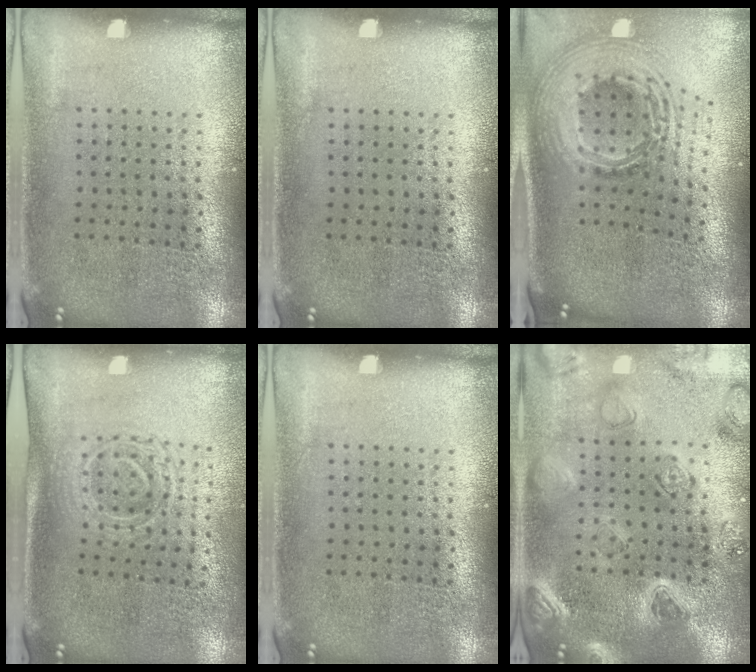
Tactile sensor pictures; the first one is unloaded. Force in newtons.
{"total": 0.0}
{"total": 3.0, "press": 2.0, "slide": 2.2}
{"total": 1.6, "press": 1.3, "slide": 0.9}
{"total": 0.0}
{"total": 2.2, "press": 2.2, "slide": 0.5}